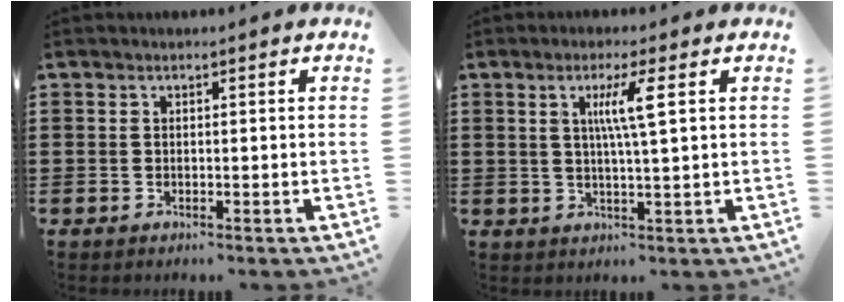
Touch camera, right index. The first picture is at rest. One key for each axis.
{"total": 5.1, "fx": 1.5, "fy": -0.1, "fz": 4.9, "tx": -0.098, "ty": -0.001, "tz": 0.019}